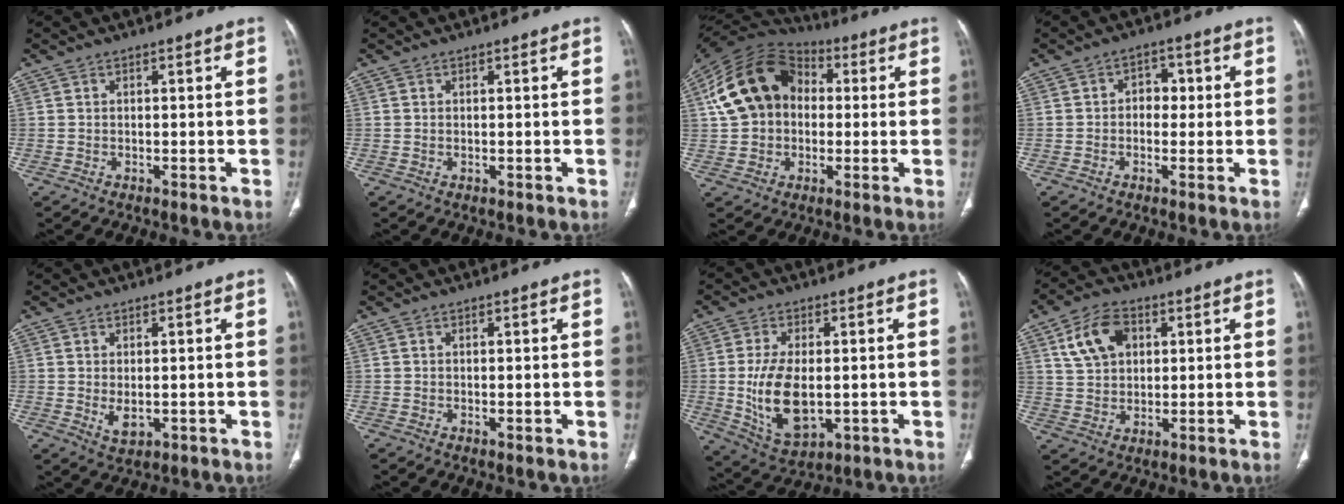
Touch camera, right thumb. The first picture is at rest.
{"total": 0.0}
{"total": 17.5, "force": [2.1, 13.6, 10.8], "torque": [-0.188, 0.032, 0.030]}
{"total": 4.5, "force": [0.1, 3.4, 3.0], "torque": [-0.014, 0.012, -0.006]}
{"total": 3.5, "force": [-0.3, 2.0, 2.9], "torque": [-0.045, -0.007, 0.007]}
{"total": 0.5, "force": [0.0, 0.2, 0.5], "torque": [-0.013, -0.005, 0.002]}
{"total": 12.7, "force": [-0.9, 6.9, 10.7], "torque": [-0.197, -0.013, 0.001]}
{"total": 9.9, "force": [3.6, 6.8, 6.2], "torque": [-0.099, 0.000, 0.067]}